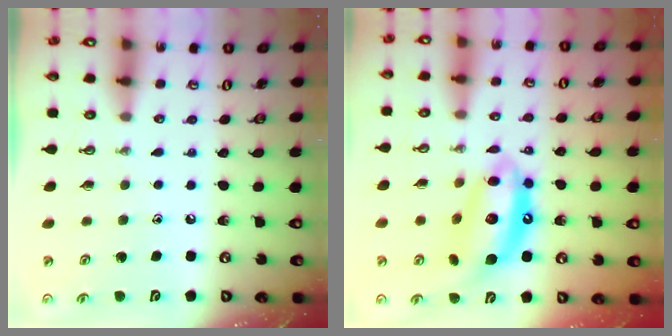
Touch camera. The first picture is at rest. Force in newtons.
{"total": 13.8, "press": 13.8, "slide": 1.2}